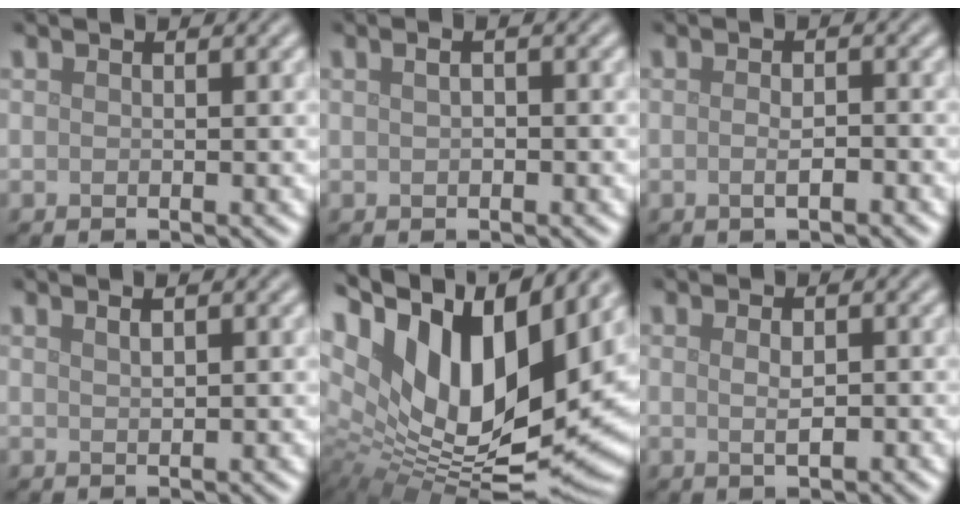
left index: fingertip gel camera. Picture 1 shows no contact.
{"total": 1.9, "force": [0.6, 1.0, 1.5], "torque": [-0.021, 0.010, 0.000]}
{"total": 1.7, "force": [-0.5, 0.6, 1.6], "torque": [-0.028, -0.001, -0.010]}
{"total": 1.0, "force": [0.6, 0.3, 0.8], "torque": [-0.013, 0.004, 0.011]}
{"total": 18.2, "force": [6.6, 8.6, 14.6], "torque": [-0.261, 0.013, 0.123]}
{"total": 1.6, "force": [0.1, 0.6, 1.5], "torque": [-0.030, -0.001, 0.004]}